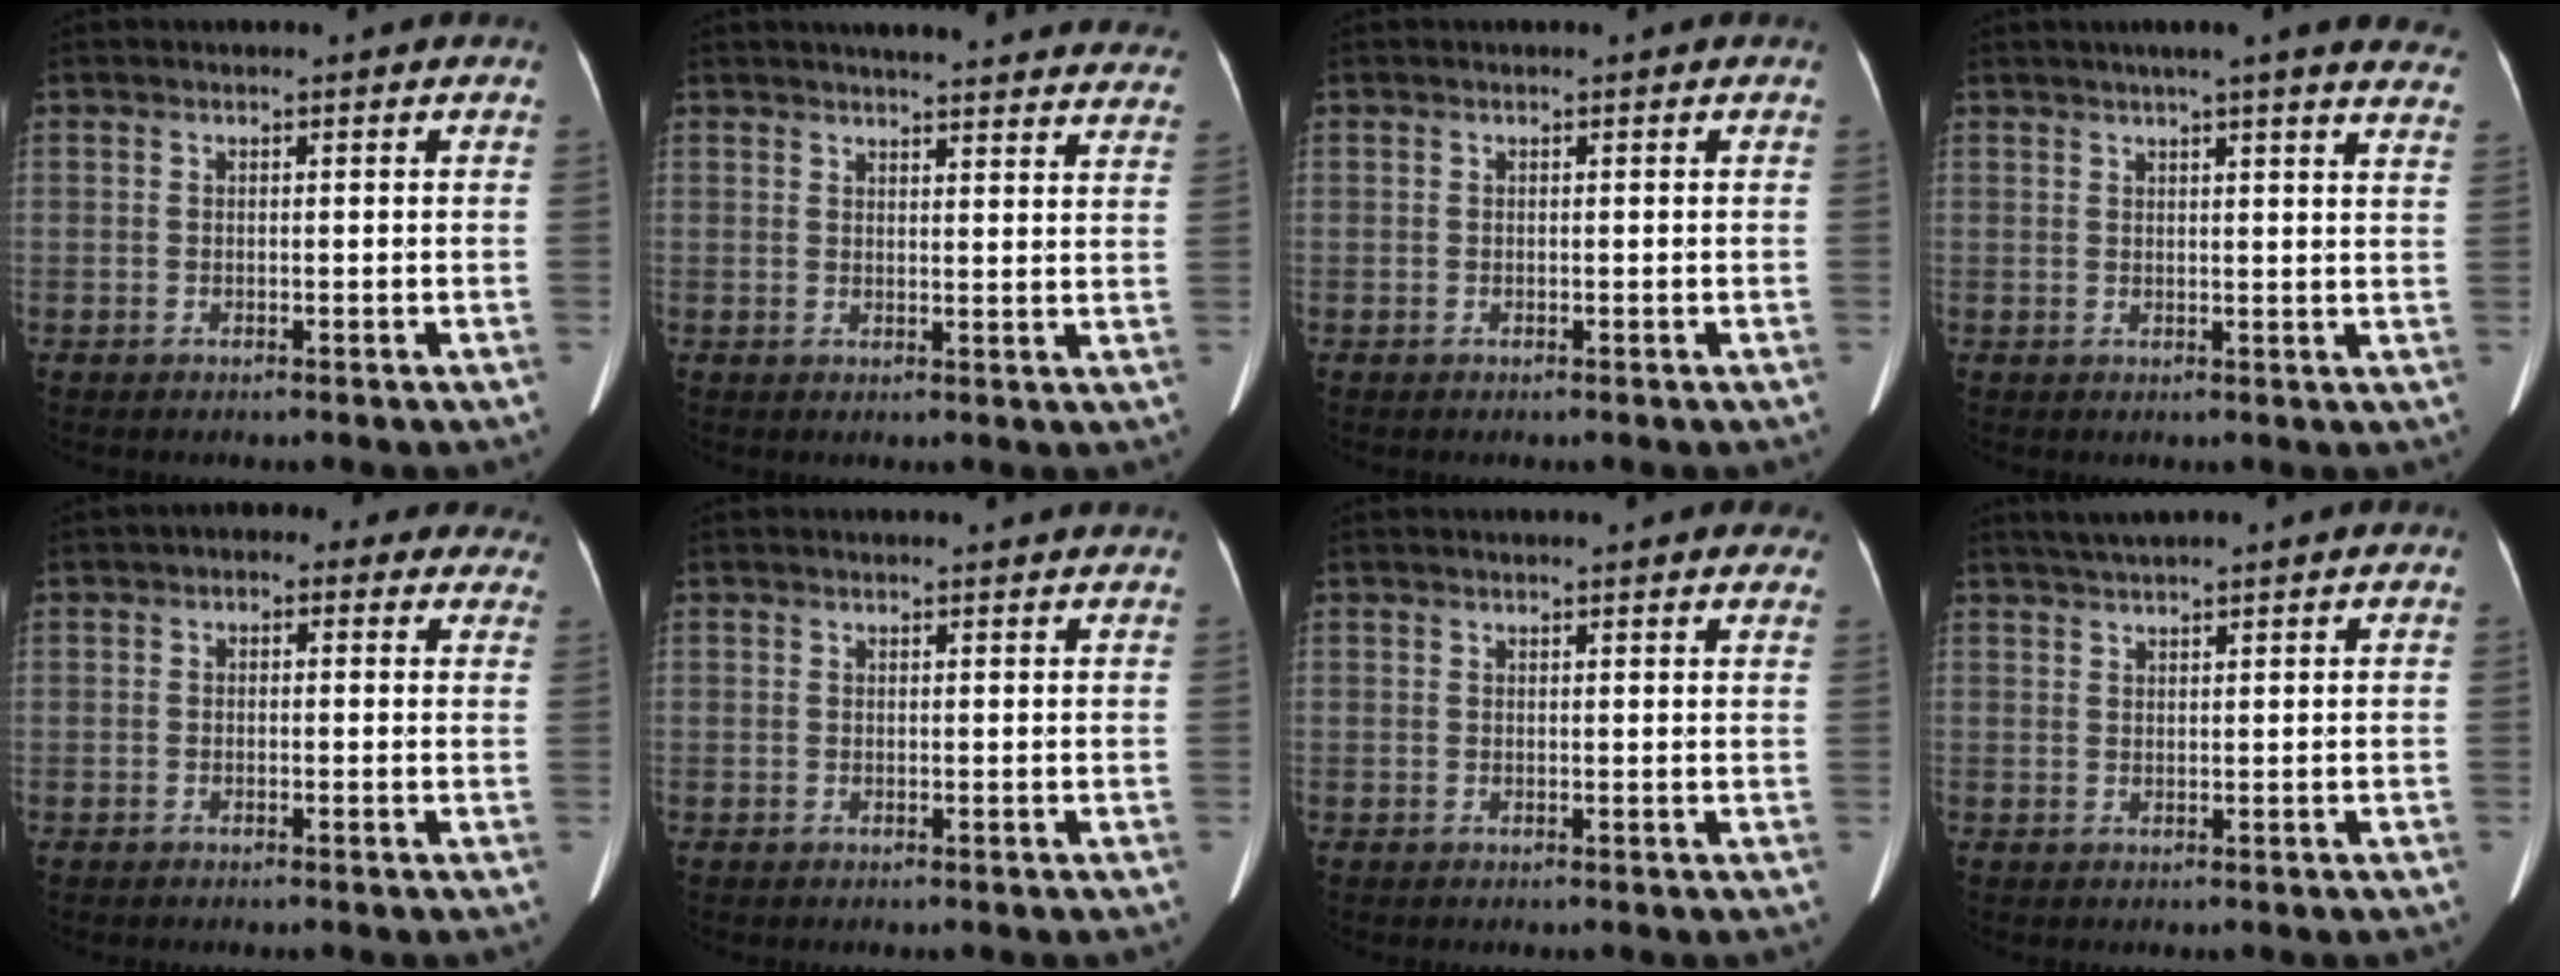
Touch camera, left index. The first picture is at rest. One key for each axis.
{"total": 23.1, "fx": 21.6, "fy": 3.0, "fz": 7.8, "tx": -0.094, "ty": -0.037, "tz": 0.240}
{"total": 0.0}
{"total": 17.2, "fx": 14.9, "fy": 0.9, "fz": 8.6, "tx": -0.106, "ty": -0.008, "tz": 0.161}
{"total": 6.2, "fx": 4.1, "fy": 3.4, "fz": 3.2, "tx": -0.022, "ty": 0.025, "tz": 0.034}
{"total": 2.9, "fx": 2.9, "fy": 0.0, "fz": 0.7, "tx": -0.012, "ty": 0.013, "tz": 0.030}
{"total": 8.7, "fx": 7.5, "fy": 1.8, "fz": 4.1, "tx": -0.042, "ty": 0.017, "tz": 0.076}
{"total": 3.6, "fx": 3.0, "fy": -0.1, "fz": 2.0, "tx": -0.039, "ty": 0.026, "tz": 0.056}